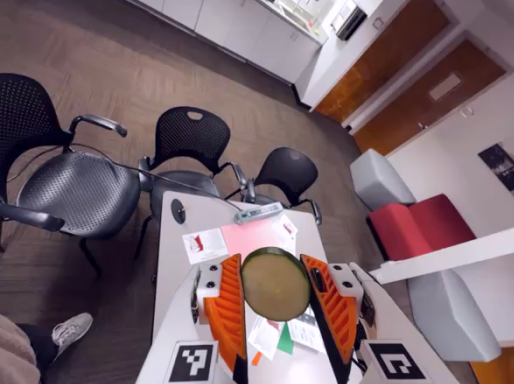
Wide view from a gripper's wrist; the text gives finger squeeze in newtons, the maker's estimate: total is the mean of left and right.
{"total": 11.2, "left": 10.8, "right": 11.5}